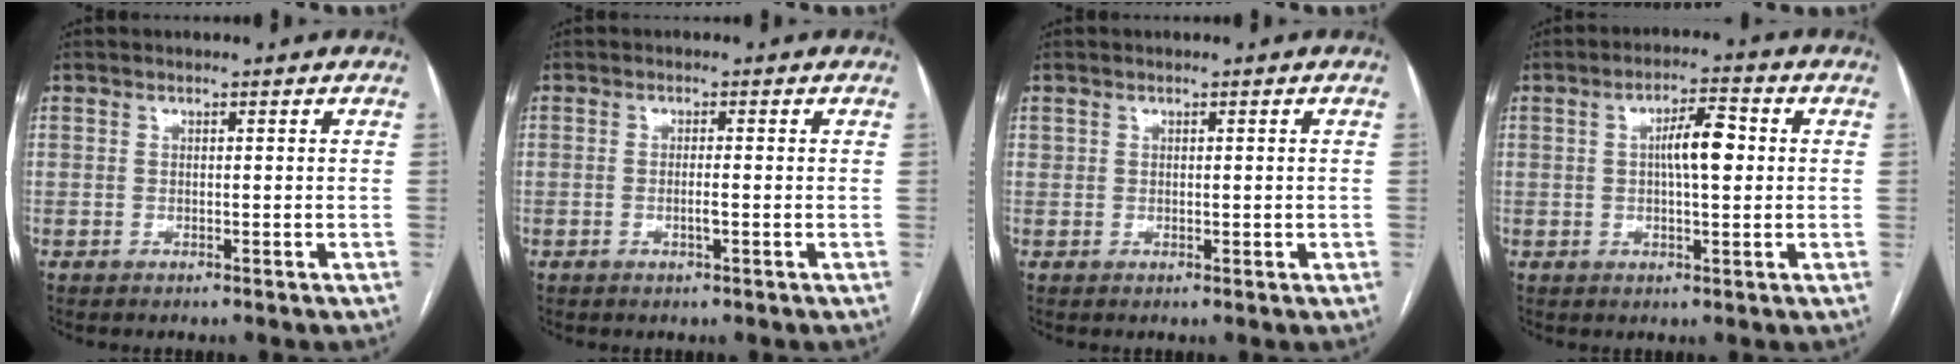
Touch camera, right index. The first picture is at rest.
{"total": 1.6, "force": [-0.5, 0.1, 1.5], "torque": [-0.029, -0.001, -0.008]}
{"total": 1.0, "force": [0.2, 0.8, 0.7], "torque": [-0.015, 0.005, 0.009]}
{"total": 6.1, "force": [0.7, 1.5, 5.9], "torque": [-0.105, 0.014, 0.011]}